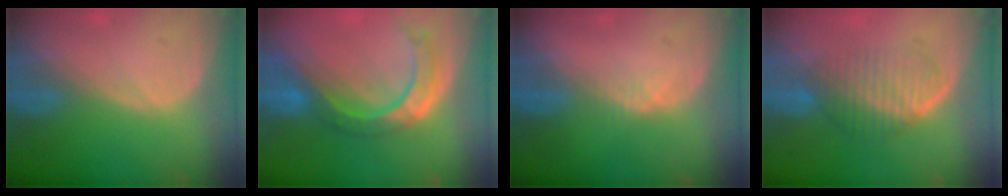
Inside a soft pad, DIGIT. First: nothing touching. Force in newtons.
{"total": 8.5, "press": 7.2, "slide": 4.5}
{"total": 1.4, "press": 1.2, "slide": 0.7}
{"total": 5.9, "press": 5.8, "slide": 1.4}